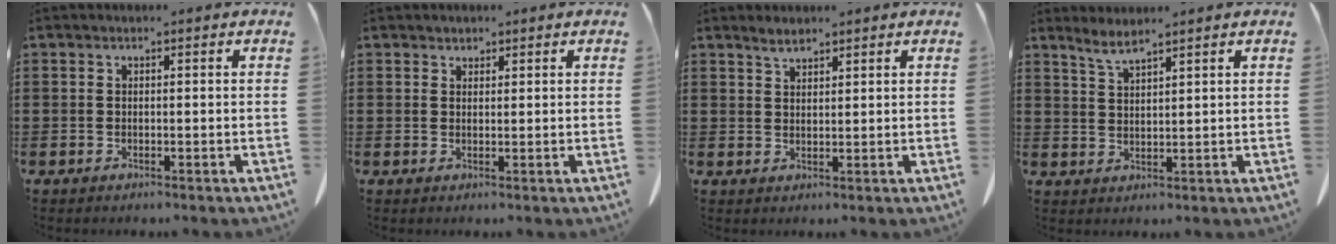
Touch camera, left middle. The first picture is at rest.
{"total": 1.3, "force": [1.2, 0.5, 0.0], "torque": [-0.004, -0.001, 0.025]}
{"total": 2.2, "force": [1.9, 0.5, 0.9], "torque": [-0.023, 0.000, 0.038]}
{"total": 2.9, "force": [2.5, 0.0, 1.5], "torque": [-0.038, -0.003, 0.047]}